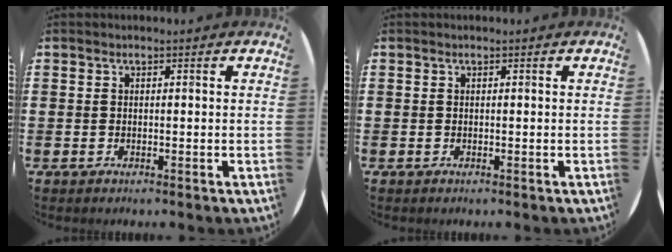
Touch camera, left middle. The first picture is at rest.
{"total": 0.0}